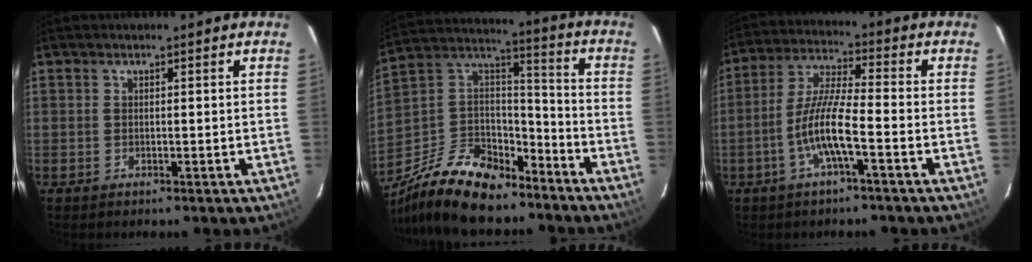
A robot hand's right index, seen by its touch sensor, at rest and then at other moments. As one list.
[{"total": 22.3, "force": [-16.1, 10.5, 11.4], "torque": [-0.252, 0.022, -0.268]}, {"total": 8.9, "force": [-3.7, 0.7, 8.1], "torque": [-0.172, 0.003, -0.071]}]